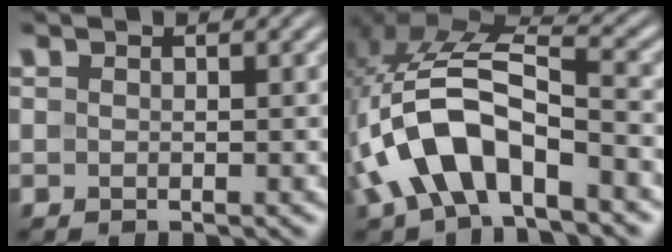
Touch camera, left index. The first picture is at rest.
{"total": 10.0, "force": [-4.2, 4.9, 7.6], "torque": [-0.161, 0.015, -0.079]}